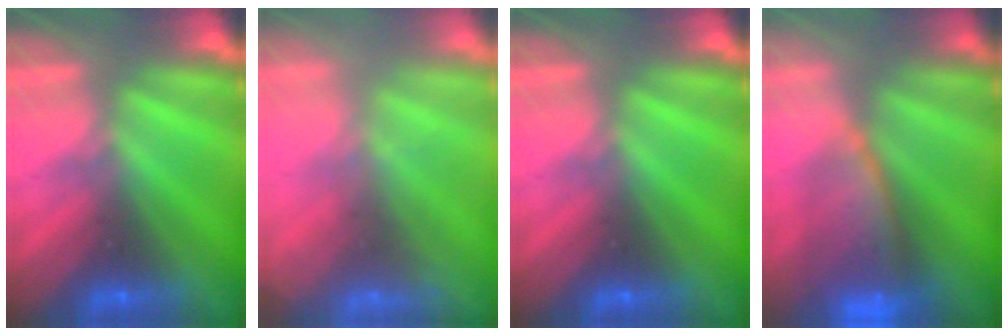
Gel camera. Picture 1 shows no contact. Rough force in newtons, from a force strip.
{"total": 7.6}
{"total": 0.0}
{"total": 8.5}